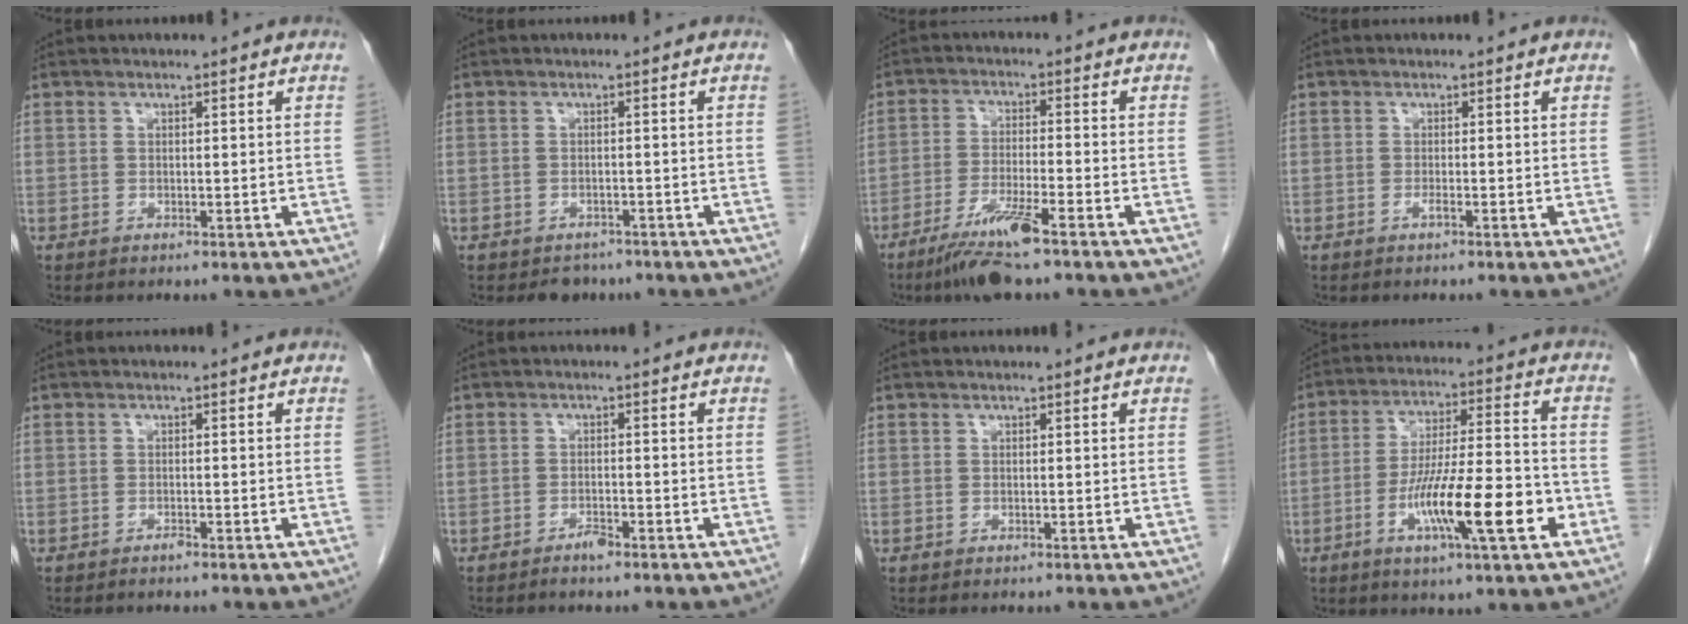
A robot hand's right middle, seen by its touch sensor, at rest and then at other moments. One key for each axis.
{"total": 2.9, "fx": -2.2, "fy": 1.8, "fz": 0.5, "tx": -0.011, "ty": 0.004, "tz": -0.029}
{"total": 8.4, "fx": -5.6, "fy": 0.2, "fz": 6.2, "tx": -0.122, "ty": -0.023, "tz": -0.103}
{"total": 0.6, "fx": -0.3, "fy": 0.0, "fz": 0.5, "tx": -0.010, "ty": 0.001, "tz": -0.004}
{"total": 0.7, "fx": -0.6, "fy": 0.0, "fz": 0.3, "tx": -0.009, "ty": 0.000, "tz": -0.010}
{"total": 1.8, "fx": -1.5, "fy": 0.2, "fz": 1.0, "tx": -0.018, "ty": 0.000, "tz": -0.024}
{"total": 0.0}
{"total": 14.3, "fx": -5.0, "fy": 1.4, "fz": 13.4, "tx": -0.231, "ty": -0.007, "tz": -0.083}